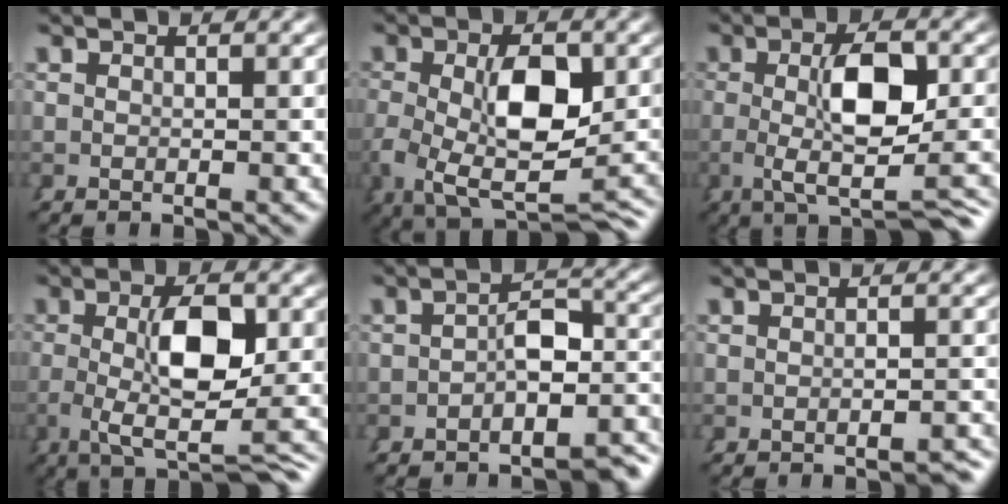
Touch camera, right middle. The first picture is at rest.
{"total": 11.1, "force": [-2.2, 6.1, 9.0], "torque": [-0.179, -0.039, -0.009]}
{"total": 9.4, "force": [-0.8, 2.5, 9.0], "torque": [-0.133, -0.012, 0.000]}
{"total": 10.3, "force": [-1.0, 3.6, 9.6], "torque": [-0.151, -0.017, -0.002]}
{"total": 5.4, "force": [-3.1, 2.2, 3.8], "torque": [-0.035, -0.003, -0.049]}
{"total": 2.1, "force": [-1.8, 0.7, 0.9], "torque": [-0.004, 0.001, -0.028]}